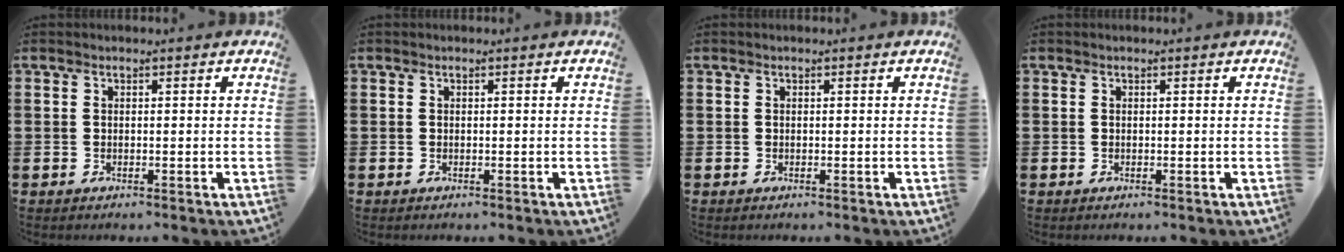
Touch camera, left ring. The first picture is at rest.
{"total": 0.0}
{"total": 0.0}
{"total": 0.0}